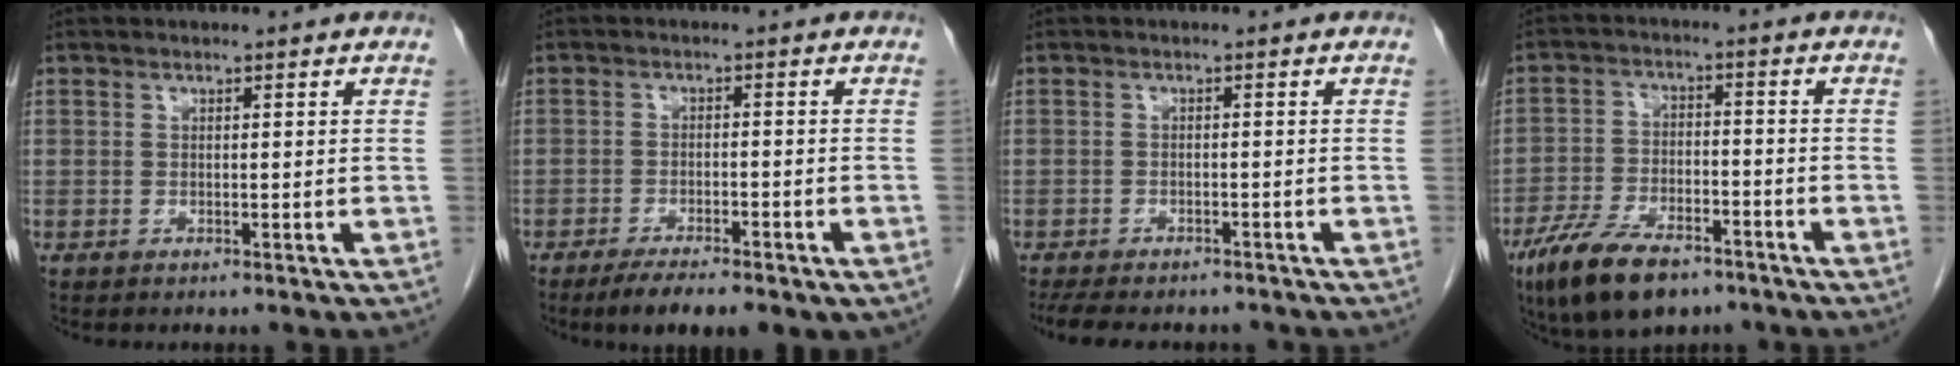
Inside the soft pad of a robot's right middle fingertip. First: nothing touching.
{"total": 7.7, "force": [-5.3, 2.3, 5.2], "torque": [-0.073, -0.012, -0.075]}
{"total": 11.0, "force": [-9.4, 3.6, 4.4], "torque": [-0.085, -0.005, -0.123]}
{"total": 11.6, "force": [-7.9, 4.6, 7.1], "torque": [-0.136, -0.012, -0.138]}